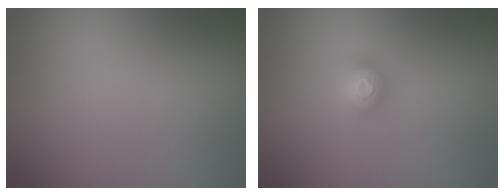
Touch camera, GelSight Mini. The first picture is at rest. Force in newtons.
{"total": 2.0, "press": 2.0, "slide": 0.2}